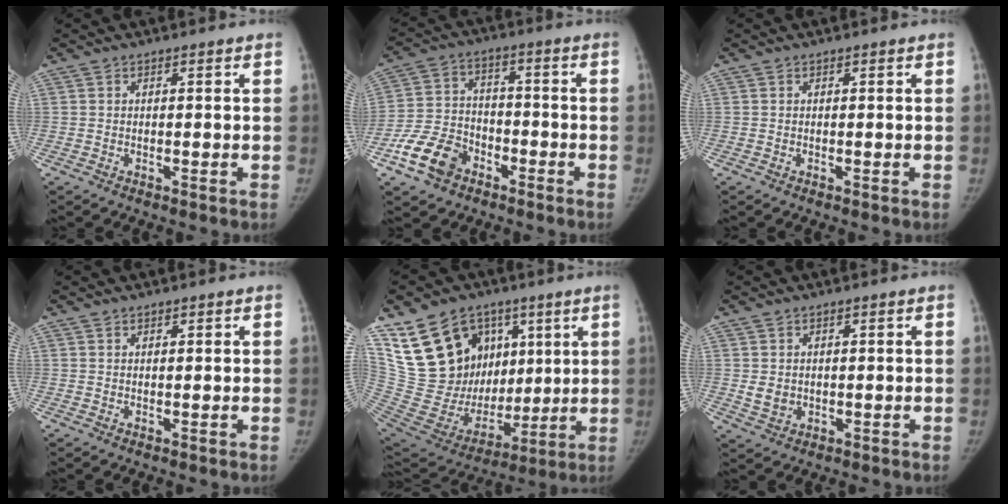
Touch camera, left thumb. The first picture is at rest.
{"total": 10.6, "force": [-6.0, 7.3, 4.7], "torque": [-0.079, 0.033, -0.115]}
{"total": 0.0}
{"total": 0.6, "force": [0.5, 0.2, 0.2], "torque": [-0.002, -0.003, 0.009]}
{"total": 24.4, "force": [10.7, 17.2, 13.6], "torque": [-0.212, -0.014, 0.211]}
{"total": 3.0, "force": [0.4, 2.5, 1.6], "torque": [-0.020, -0.008, 0.018]}